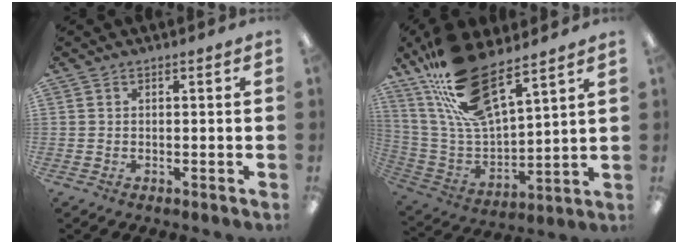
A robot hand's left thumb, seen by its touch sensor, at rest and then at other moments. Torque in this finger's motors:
{"motor_torque": [0.44, 0.40, 1.13, -1.65, 0.23]}